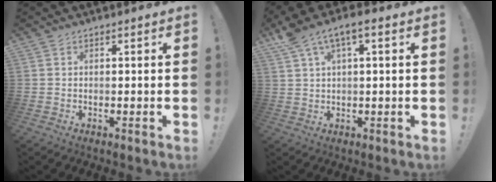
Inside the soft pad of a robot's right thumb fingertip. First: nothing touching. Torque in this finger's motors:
{"motor_torque": [0.12, 1.28, 0.15, 0.12, 0.14]}